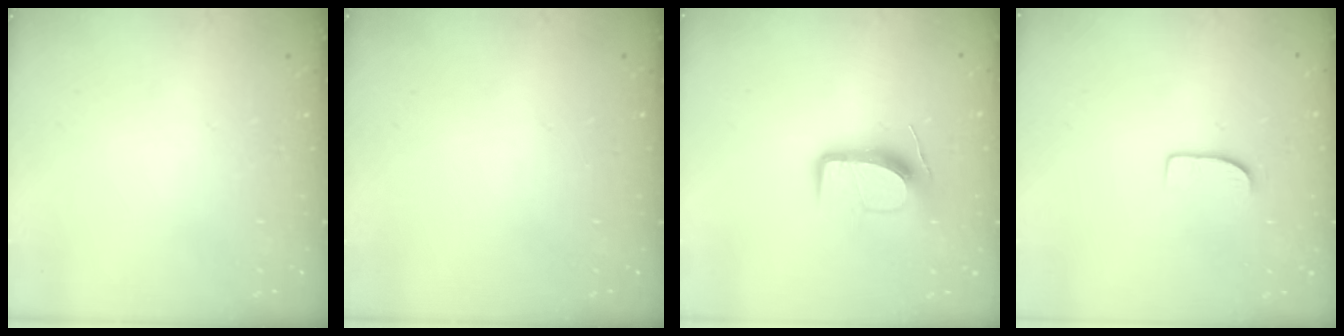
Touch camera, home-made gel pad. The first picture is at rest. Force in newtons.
{"total": 0.0}
{"total": 10.9, "press": 10.9, "slide": 0.2}
{"total": 5.8, "press": 5.8, "slide": 0.5}